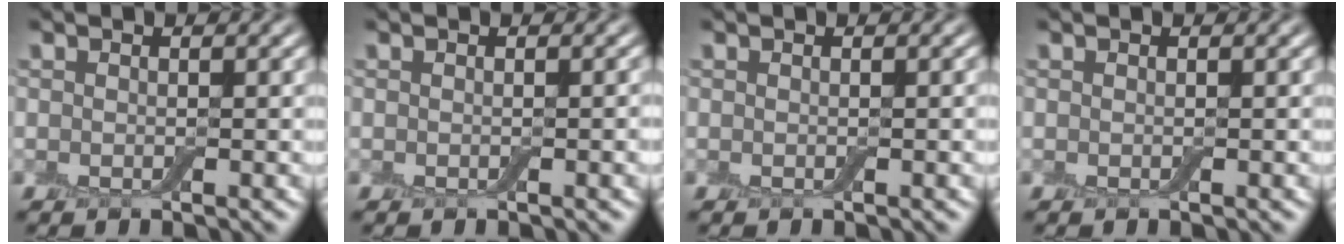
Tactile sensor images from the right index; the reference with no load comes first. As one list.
[{"total": 0.7, "force": [-0.1, 0.1, 0.7], "torque": [-0.007, 0.001, 0.000]}, {"total": 0.0}, {"total": 0.0}]